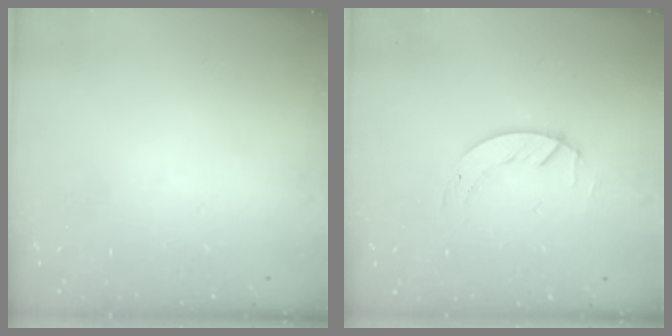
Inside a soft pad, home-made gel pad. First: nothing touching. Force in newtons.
{"total": 2.0, "press": 2.0, "slide": 0.2}